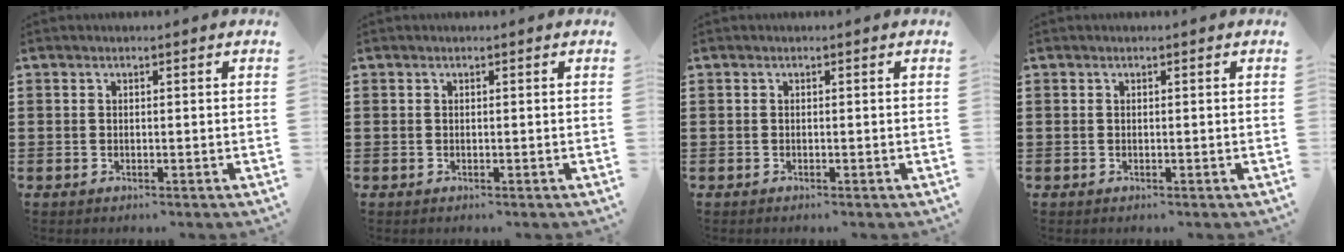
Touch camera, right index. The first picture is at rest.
{"total": 0.0}
{"total": 0.0}
{"total": 0.0}